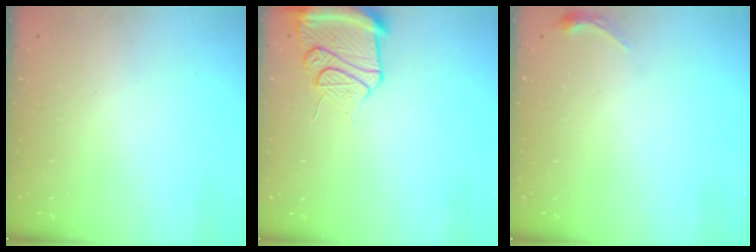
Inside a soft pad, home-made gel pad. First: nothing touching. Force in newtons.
{"total": 12.9, "press": 12.8, "slide": 1.5}
{"total": 3.9, "press": 3.8, "slide": 0.7}